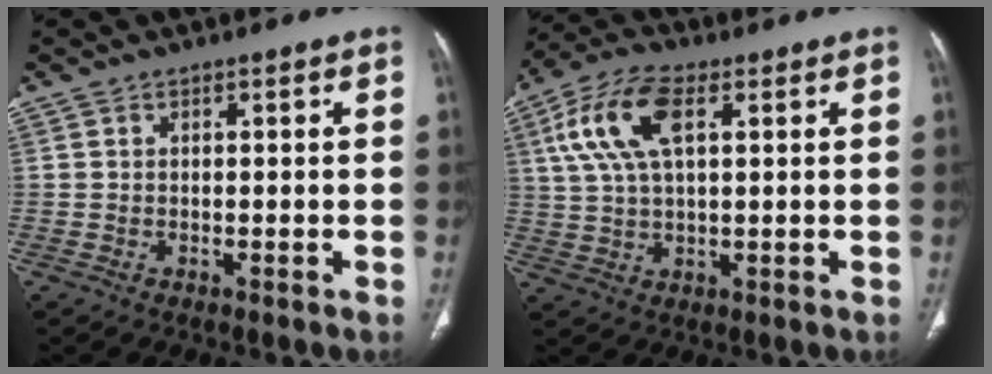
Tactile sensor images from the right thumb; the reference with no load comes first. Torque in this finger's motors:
{"motor_torque": [-0.45, 1.15, 1.23, 0.08, 0.14]}